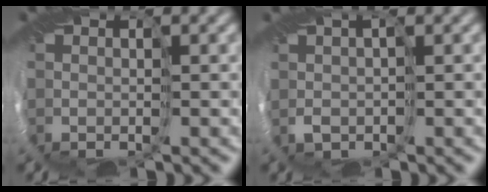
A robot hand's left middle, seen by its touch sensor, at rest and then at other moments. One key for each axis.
{"total": 2.0, "fx": 0.5, "fy": 1.4, "fz": 1.4, "tx": -0.034, "ty": 0.015, "tz": 0.018}